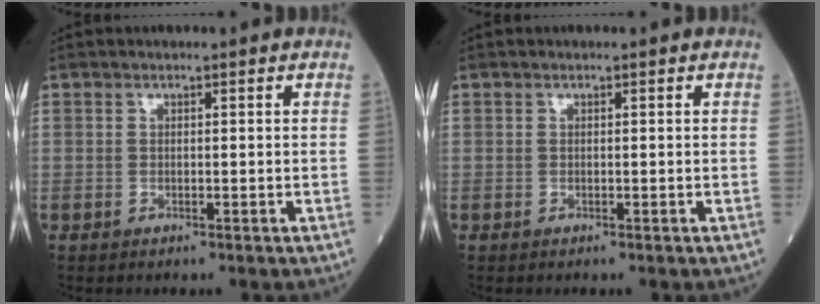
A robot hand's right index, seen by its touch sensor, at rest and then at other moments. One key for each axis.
{"total": 0.0}